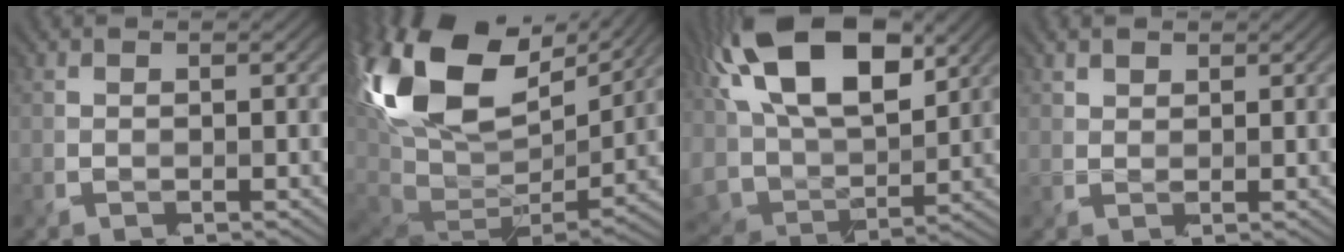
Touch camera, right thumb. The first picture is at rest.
{"total": 19.6, "force": [8.5, 10.3, 14.4], "torque": [-0.342, 0.018, 0.173]}
{"total": 17.6, "force": [7.9, 9.0, 12.8], "torque": [-0.283, 0.025, 0.139]}
{"total": 1.4, "force": [1.2, 0.5, 0.5], "torque": [-0.026, -0.009, 0.034]}